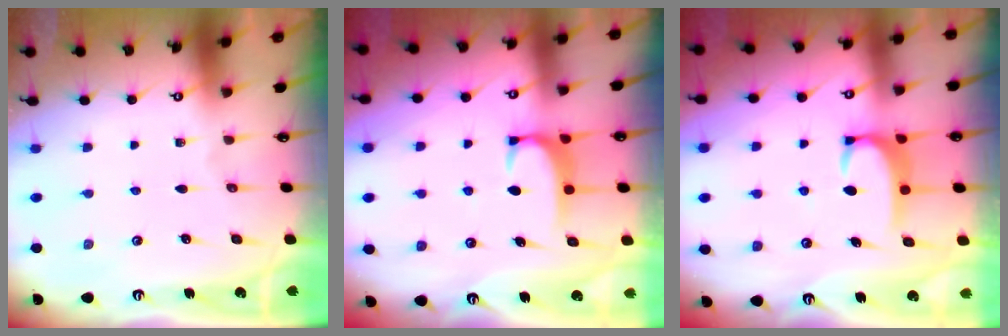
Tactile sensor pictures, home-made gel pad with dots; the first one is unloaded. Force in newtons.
{"total": 1.8, "press": 1.8, "slide": 0.5}
{"total": 2.7, "press": 2.7, "slide": 0.5}